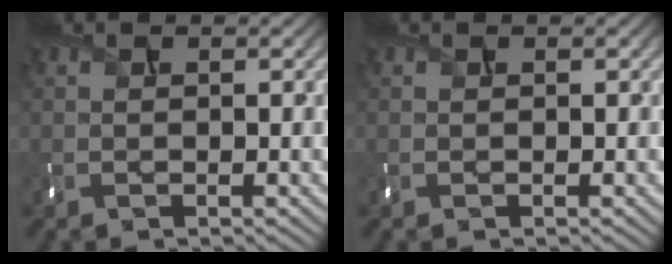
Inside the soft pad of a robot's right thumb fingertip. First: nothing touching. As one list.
[{"total": 0.0}]